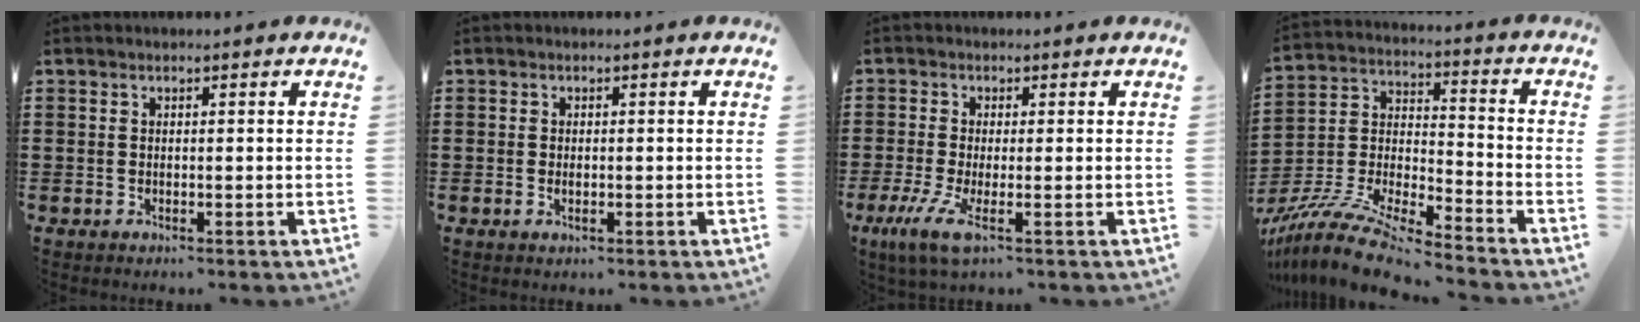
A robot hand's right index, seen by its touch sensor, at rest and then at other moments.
{"total": 0.9, "force": [-0.1, 0.3, 0.9], "torque": [-0.019, -0.004, -0.001]}
{"total": 4.4, "force": [-1.7, 0.6, 4.0], "torque": [-0.091, -0.017, -0.030]}
{"total": 11.5, "force": [-10.5, 1.0, 4.7], "torque": [-0.102, 0.010, -0.211]}